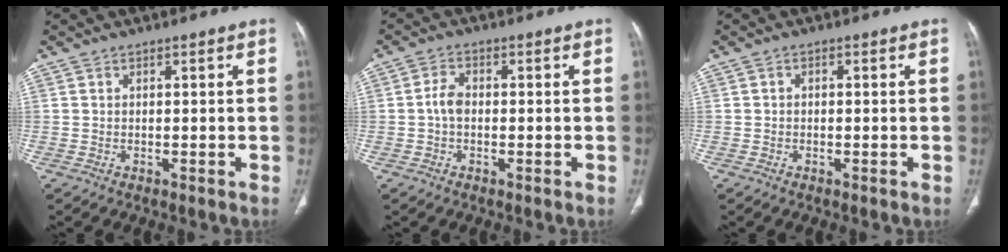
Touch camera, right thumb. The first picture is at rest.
{"total": 3.0, "force": [-0.4, 2.0, 2.2], "torque": [-0.040, 0.007, -0.015]}
{"total": 0.6, "force": [-0.1, 0.5, 0.3], "torque": [-0.002, 0.002, -0.007]}